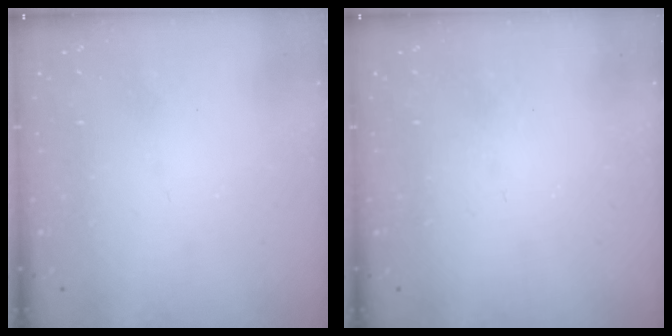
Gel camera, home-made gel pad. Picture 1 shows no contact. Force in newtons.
{"total": 0.0}